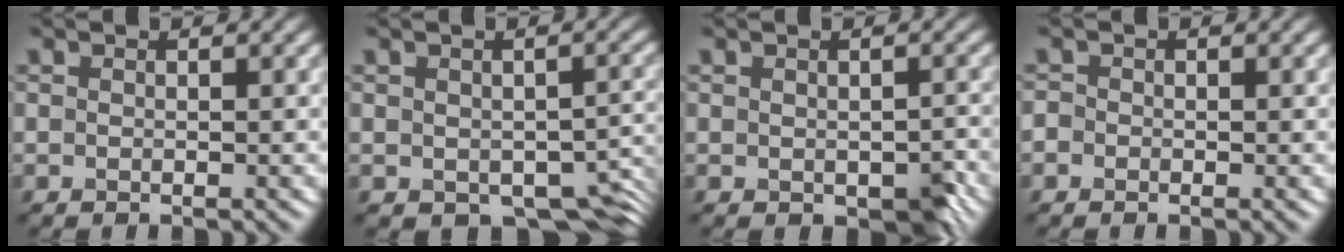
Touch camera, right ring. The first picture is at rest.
{"total": 6.1, "force": [-2.6, 3.5, 4.3], "torque": [-0.051, -0.023, -0.027]}
{"total": 2.3, "force": [-0.7, 1.3, 1.7], "torque": [-0.024, -0.011, -0.001]}
{"total": 0.8, "force": [-0.5, 0.6, 0.2], "torque": [0.001, -0.002, -0.012]}